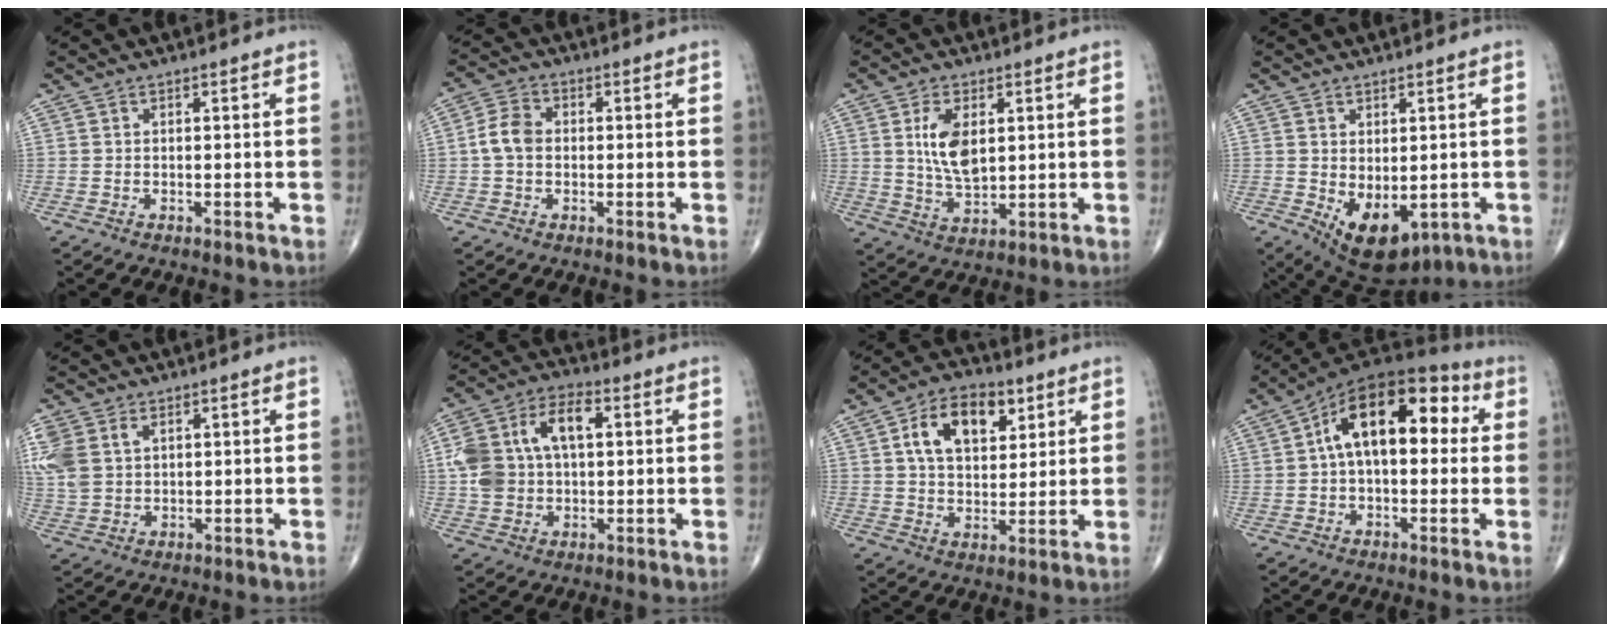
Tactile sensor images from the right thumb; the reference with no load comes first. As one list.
[{"total": 5.0, "force": [-0.2, 3.7, 3.4], "torque": [-0.067, 0.015, -0.012]}, {"total": 8.6, "force": [2.0, 4.6, 7.0], "torque": [-0.120, -0.013, 0.045]}, {"total": 9.8, "force": [-2.1, 5.6, 7.8], "torque": [-0.104, -0.005, -0.007]}, {"total": 11.7, "force": [3.8, 8.5, 7.2], "torque": [-0.196, 0.009, 0.083]}, {"total": 14.6, "force": [2.5, 9.2, 11.0], "torque": [-0.196, 0.027, 0.042]}, {"total": 12.6, "force": [4.8, 7.6, 8.8], "torque": [-0.120, -0.007, 0.081]}, {"total": 17.0, "force": [3.0, 9.3, 14.0], "torque": [-0.190, 0.044, 0.035]}]